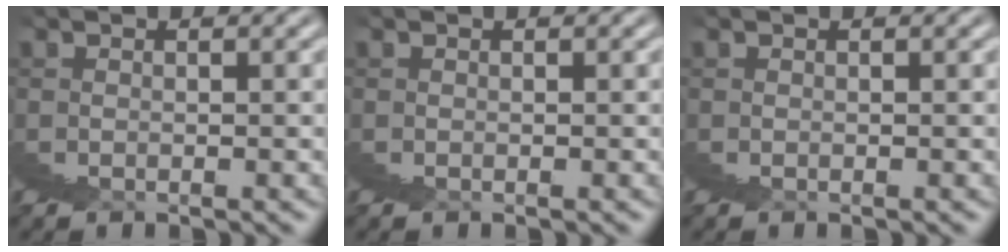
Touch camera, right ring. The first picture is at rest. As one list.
[{"total": 0.0}, {"total": 0.0}]